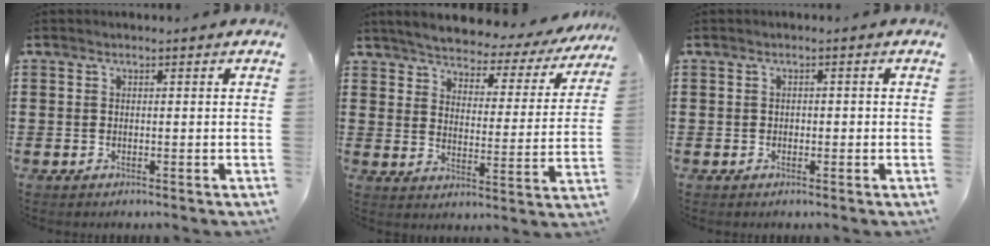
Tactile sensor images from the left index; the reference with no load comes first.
{"total": 3.7, "force": [3.6, 0.5, 0.7], "torque": [-0.038, -0.031, 0.055]}
{"total": 0.7, "force": [-0.2, 0.5, 0.4], "torque": [-0.010, 0.002, -0.006]}